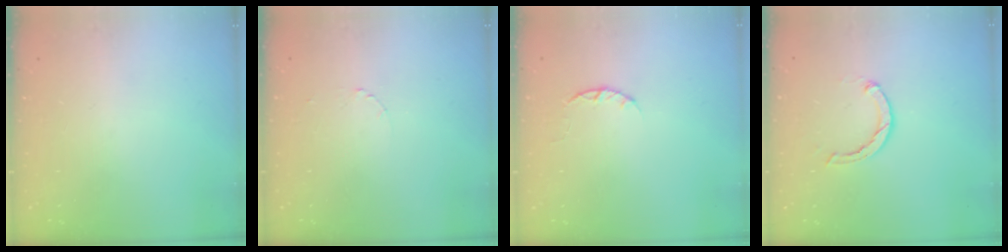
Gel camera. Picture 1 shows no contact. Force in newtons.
{"total": 1.3, "press": 1.3, "slide": 0.1}
{"total": 2.5, "press": 2.4, "slide": 0.4}
{"total": 3.1, "press": 3.1, "slide": 0.3}